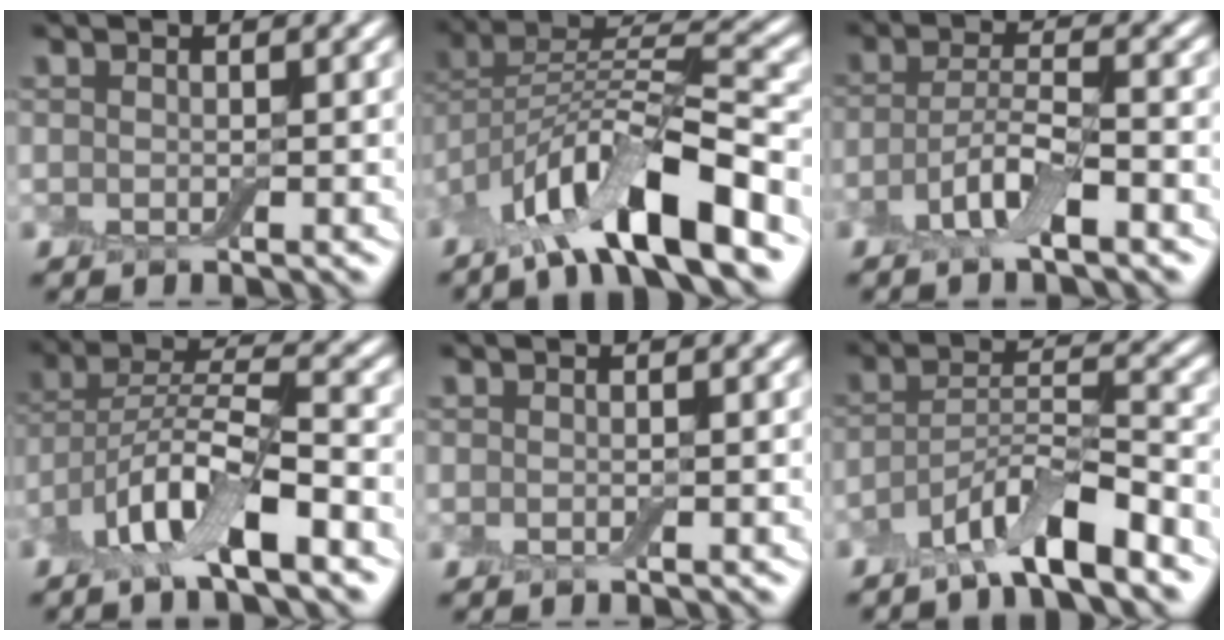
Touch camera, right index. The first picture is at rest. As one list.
[{"total": 10.7, "force": [-6.7, 2.7, 7.9], "torque": [-0.132, 0.013, -0.128]}, {"total": 4.5, "force": [-2.6, 1.1, 3.5], "torque": [-0.072, 0.002, -0.056]}, {"total": 8.0, "force": [-4.3, 2.3, 6.3], "torque": [-0.119, 0.008, -0.090]}, {"total": 0.0}, {"total": 6.0, "force": [-4.3, 1.1, 4.1], "torque": [-0.072, 0.006, -0.080]}]